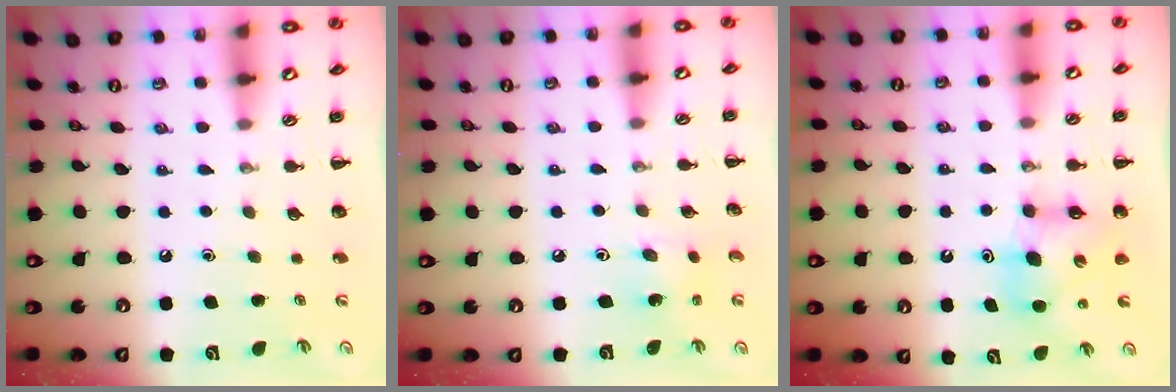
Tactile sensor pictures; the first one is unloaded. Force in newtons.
{"total": 1.7, "press": 1.7, "slide": 0.5}
{"total": 7.2, "press": 7.2, "slide": 0.4}